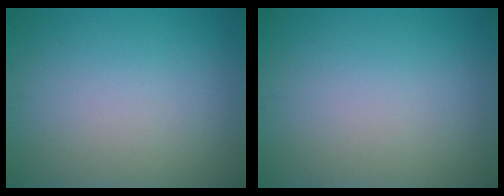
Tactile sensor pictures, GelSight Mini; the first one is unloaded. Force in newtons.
{"total": 0.0}